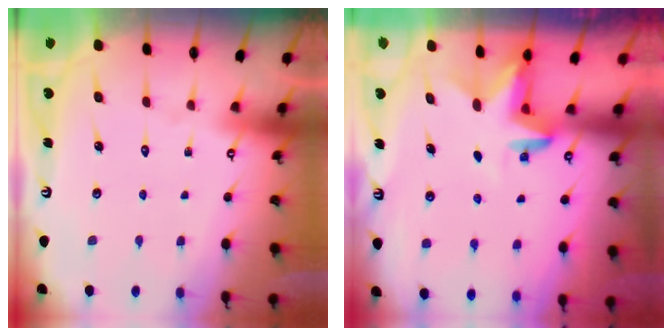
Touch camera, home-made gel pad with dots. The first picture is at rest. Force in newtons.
{"total": 3.2, "press": 3.2, "slide": 0.1}